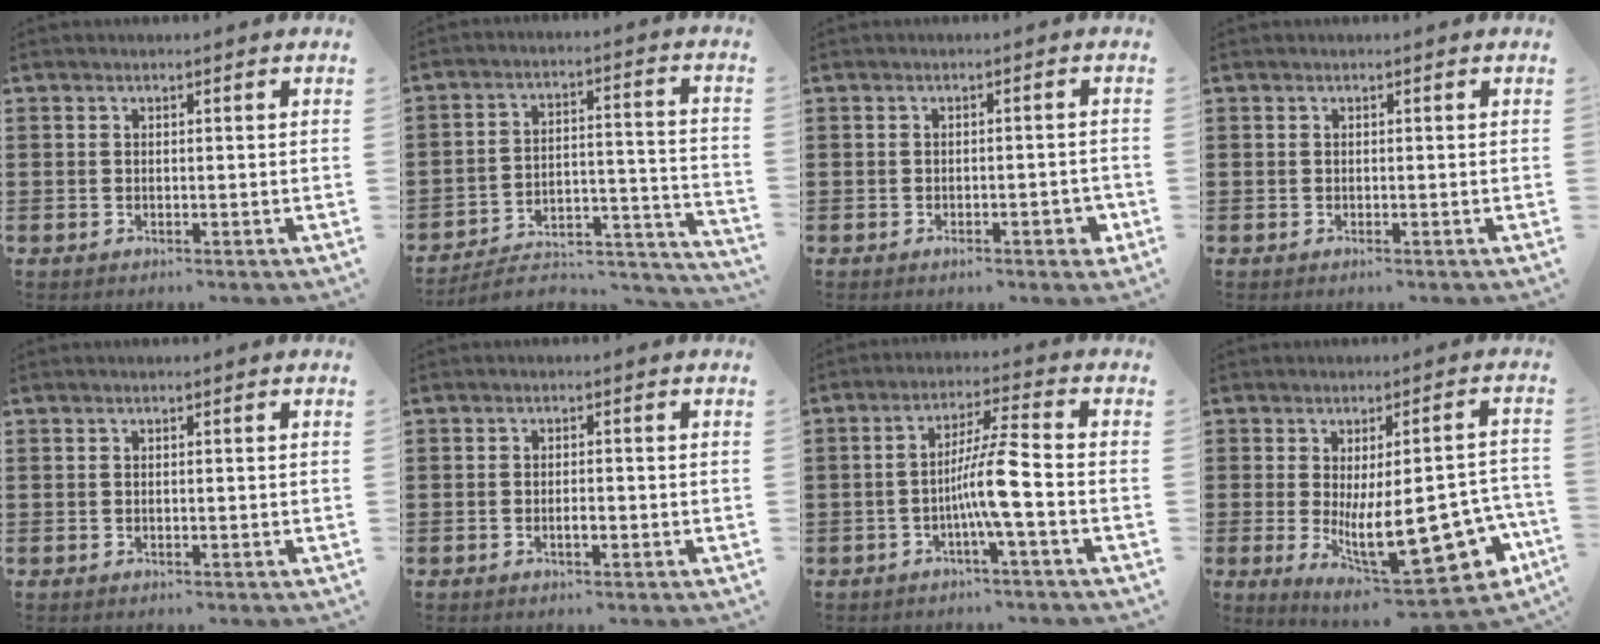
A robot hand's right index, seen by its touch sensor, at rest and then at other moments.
{"total": 5.9, "force": [-5.3, 1.8, 2.1], "torque": [-0.030, 0.009, -0.103]}
{"total": 2.6, "force": [-1.1, 0.9, 2.2], "torque": [-0.037, 0.001, -0.020]}
{"total": 0.0}
{"total": 0.0}
{"total": 2.0, "force": [-0.7, 0.6, 1.8], "torque": [-0.033, -0.001, -0.012]}
{"total": 7.7, "force": [-2.2, -0.2, 7.4], "torque": [-0.134, -0.003, -0.046]}
{"total": 16.2, "force": [-3.8, 5.8, 14.7], "torque": [-0.210, -0.018, -0.048]}